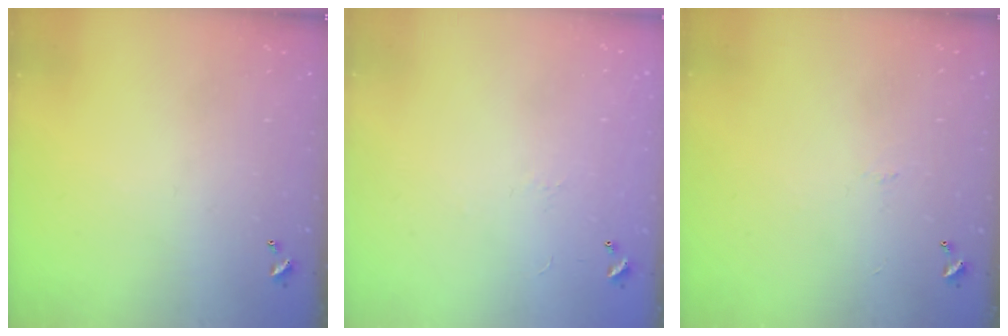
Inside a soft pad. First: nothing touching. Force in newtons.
{"total": 7.1, "press": 7.1, "slide": 0.8}
{"total": 0.0}